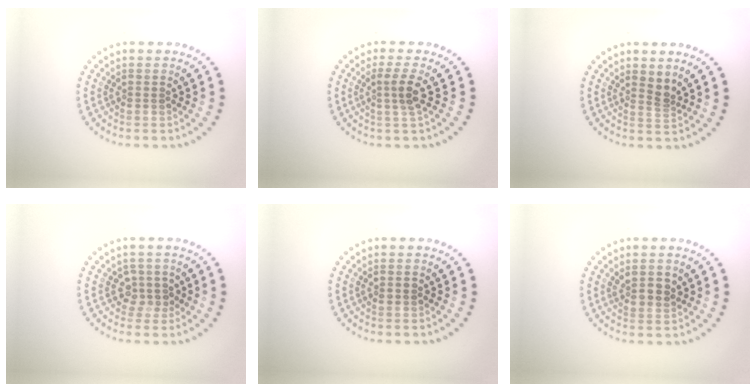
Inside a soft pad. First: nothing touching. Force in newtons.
{"total": 2.3, "press": 1.8, "slide": 1.4}
{"total": 1.7, "press": 1.2, "slide": 1.2}
{"total": 1.9, "press": 1.4, "slide": 1.2}
{"total": 0.9, "press": 0.9, "slide": 0.1}
{"total": 2.1, "press": 1.9, "slide": 0.9}